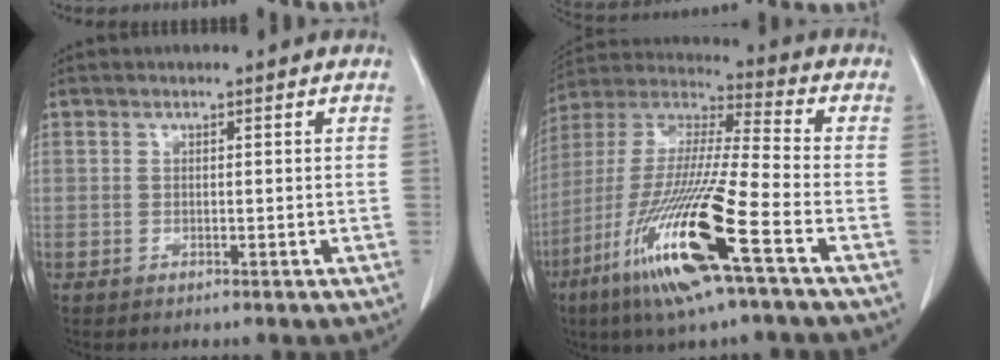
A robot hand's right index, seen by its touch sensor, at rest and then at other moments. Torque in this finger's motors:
{"motor_torque": [1.78, -0.36, 0.94, 0.21]}